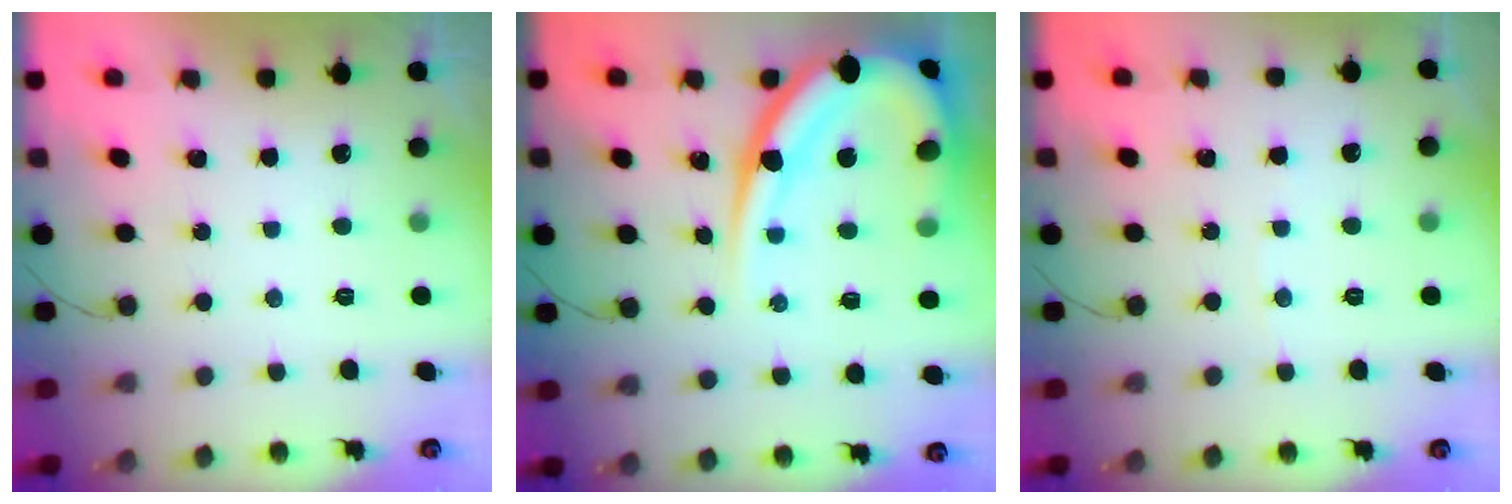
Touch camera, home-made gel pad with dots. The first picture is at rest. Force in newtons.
{"total": 20.0, "press": 19.9, "slide": 1.9}
{"total": 1.6, "press": 1.6, "slide": 0.2}